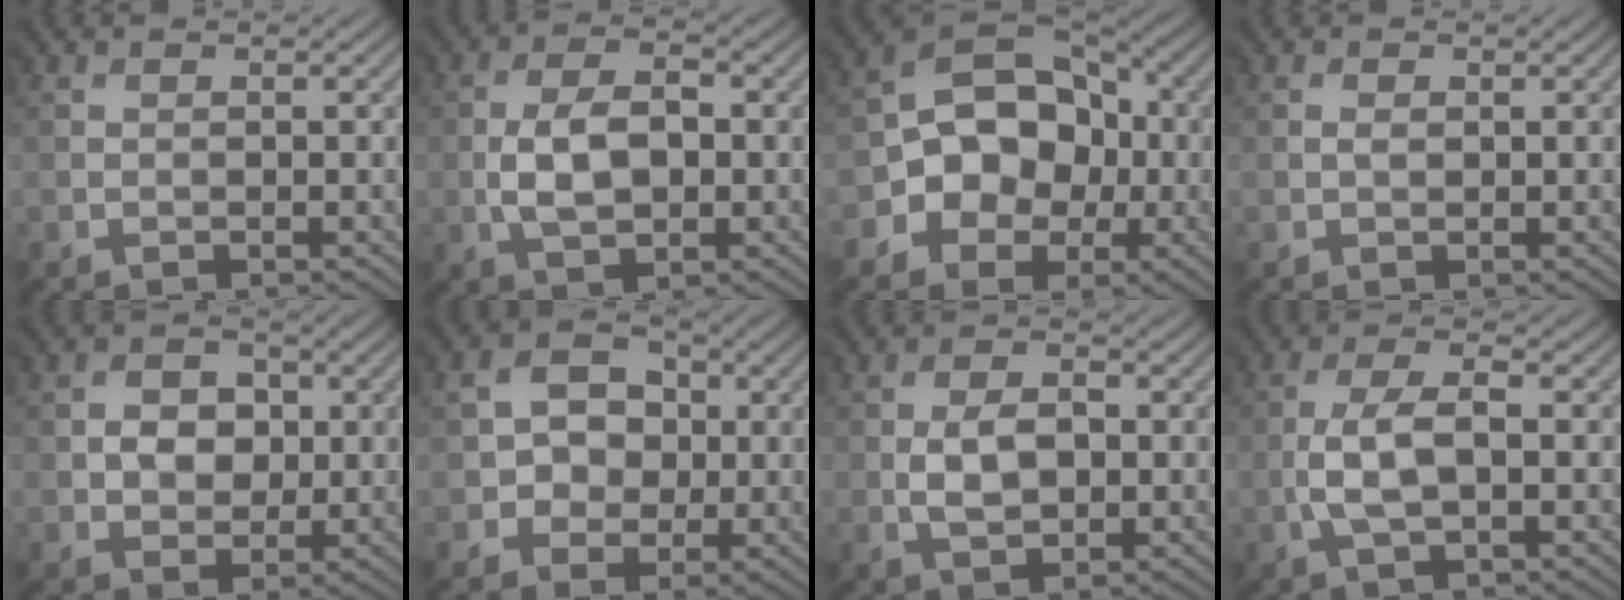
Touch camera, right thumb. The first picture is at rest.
{"total": 5.1, "force": [-0.5, 3.0, 4.1], "torque": [-0.079, 0.003, -0.012]}
{"total": 10.2, "force": [-1.5, 8.0, 6.2], "torque": [-0.086, 0.012, -0.038]}
{"total": 0.7, "force": [0.3, 0.6, 0.4], "torque": [-0.009, -0.001, 0.010]}
{"total": 3.0, "force": [0.3, 2.9, 0.9], "torque": [-0.019, 0.001, -0.004]}
{"total": 4.8, "force": [0.3, 4.5, 1.7], "torque": [-0.031, 0.007, -0.008]}
{"total": 3.6, "force": [-0.3, 2.3, 2.7], "torque": [-0.052, -0.001, -0.006]}
{"total": 4.4, "force": [-0.9, 1.6, 4.0], "torque": [-0.088, 0.011, -0.017]}